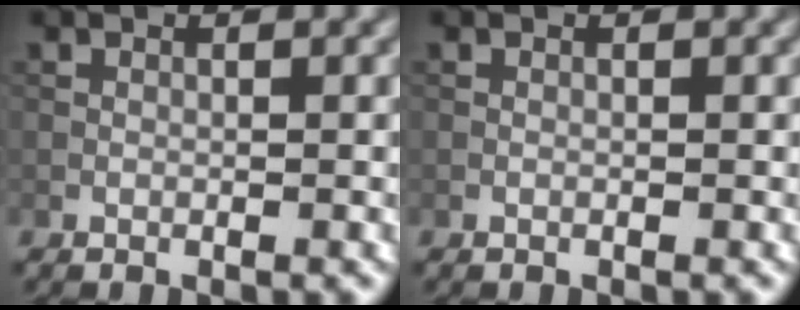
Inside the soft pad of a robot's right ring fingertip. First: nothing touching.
{"total": 0.0}